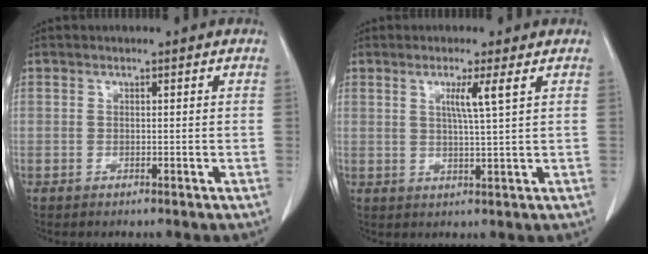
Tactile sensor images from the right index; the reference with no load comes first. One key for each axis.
{"total": 3.8, "fx": 1.6, "fy": -0.8, "fz": 3.4, "tx": -0.062, "ty": -0.005, "tz": 0.028}